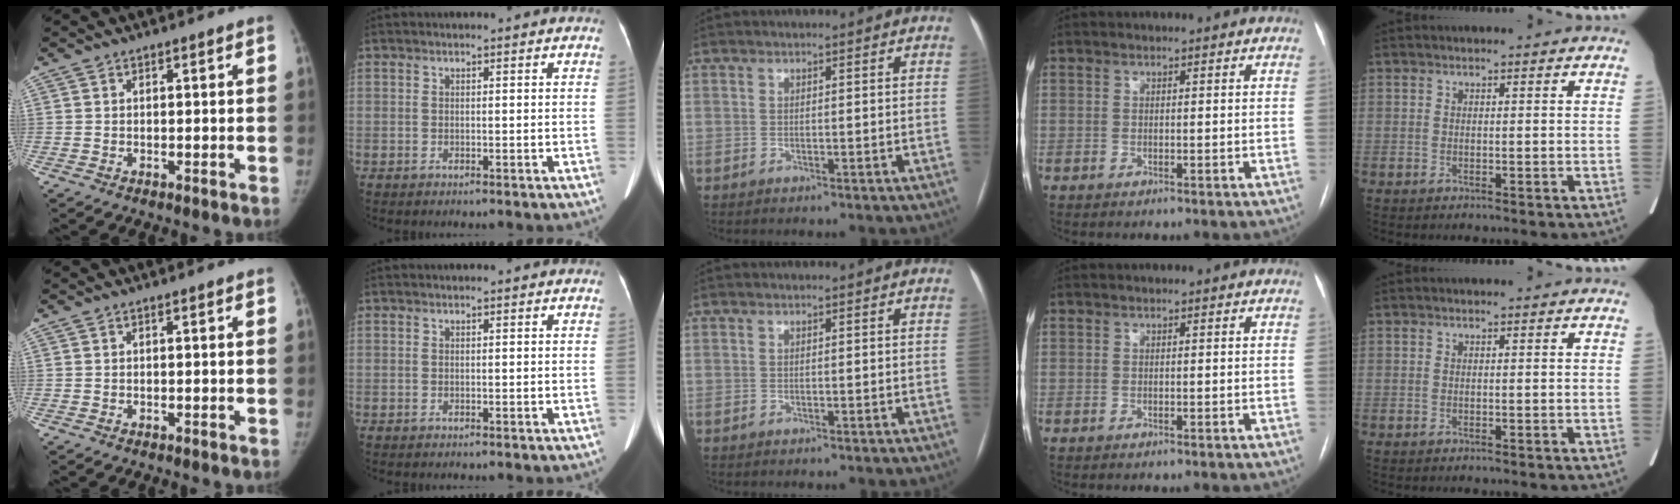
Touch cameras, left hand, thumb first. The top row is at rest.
{}